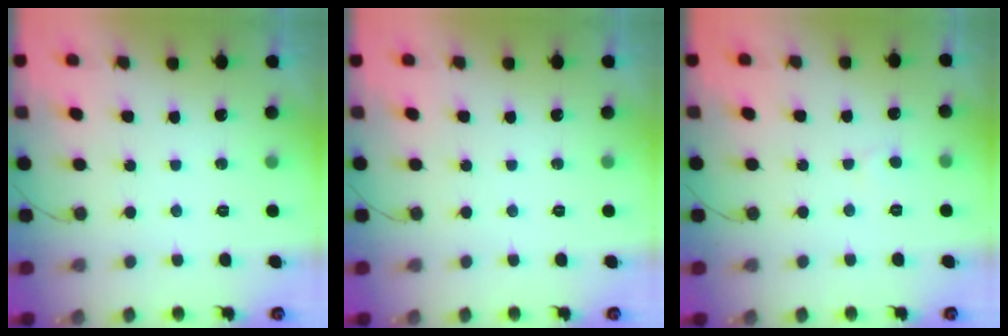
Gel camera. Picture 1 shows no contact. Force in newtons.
{"total": 0.0}
{"total": 3.2, "press": 3.2, "slide": 0.2}